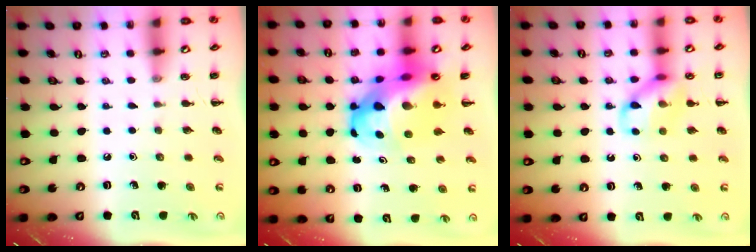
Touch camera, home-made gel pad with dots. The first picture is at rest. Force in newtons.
{"total": 17.0, "press": 16.4, "slide": 4.5}
{"total": 10.9, "press": 10.8, "slide": 1.5}